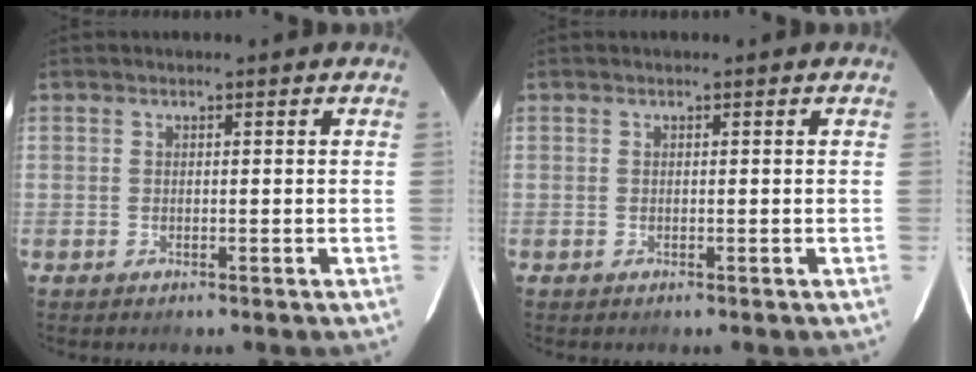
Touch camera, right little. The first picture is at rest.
{"total": 0.0}